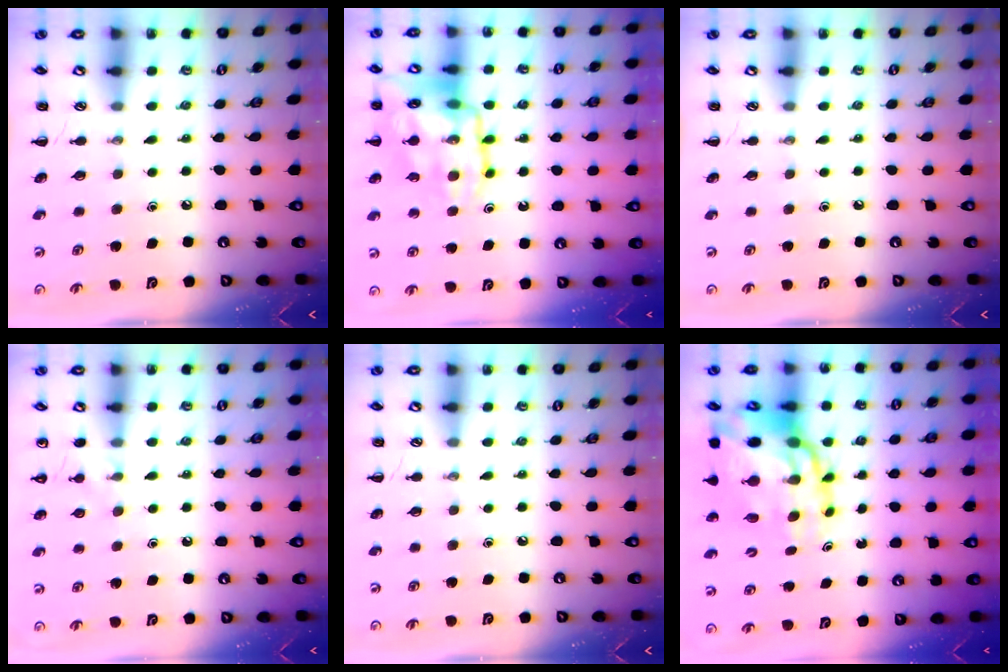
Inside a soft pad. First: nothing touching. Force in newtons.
{"total": 18.2, "press": 18.1, "slide": 2.1}
{"total": 0.0}
{"total": 6.0, "press": 5.7, "slide": 1.8}
{"total": 0.0}
{"total": 17.5, "press": 16.8, "slide": 4.9}